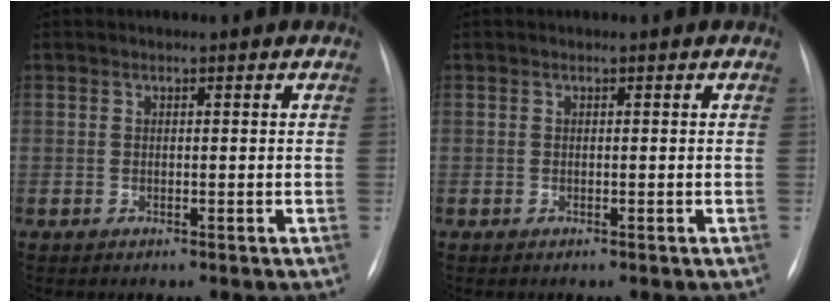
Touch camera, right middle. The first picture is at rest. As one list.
[{"total": 0.0}]